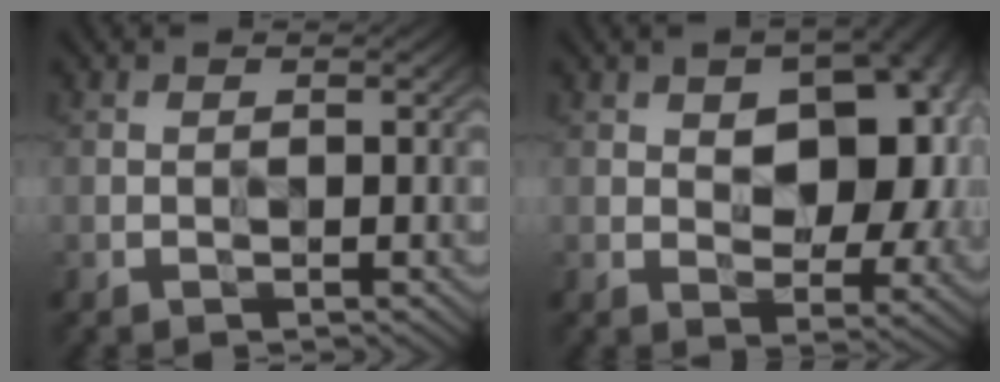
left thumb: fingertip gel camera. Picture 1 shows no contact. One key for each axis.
{"total": 13.7, "fx": 2.2, "fy": 8.3, "fz": 10.7, "tx": -0.118, "ty": 0.003, "tz": 0.045}